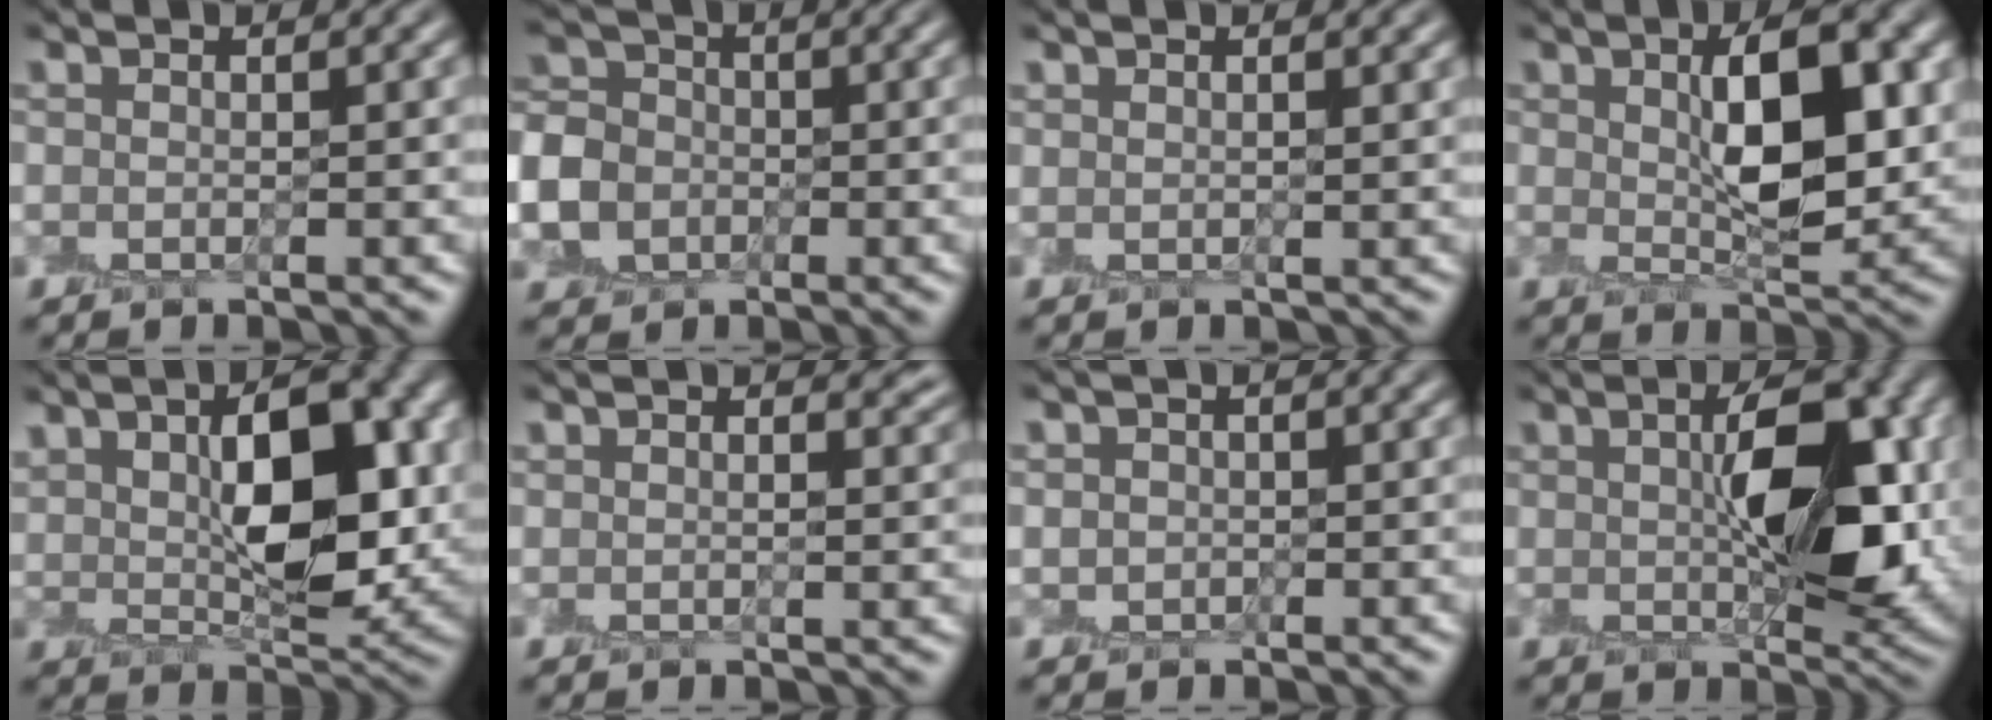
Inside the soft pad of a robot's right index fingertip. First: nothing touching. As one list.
[{"total": 5.8, "force": [-1.5, 5.1, 2.2], "torque": [-0.047, -0.005, -0.045]}, {"total": 0.7, "force": [0.7, 0.2, 0.1], "torque": [-0.001, -0.002, 0.013]}, {"total": 6.9, "force": [1.5, 2.6, 6.2], "torque": [-0.093, 0.005, 0.031]}, {"total": 9.8, "force": [2.6, 4.8, 8.2], "torque": [-0.124, 0.004, 0.050]}, {"total": 3.0, "force": [2.2, 1.2, 1.7], "torque": [-0.001, 0.011, 0.018]}, {"total": 0.9, "force": [0.2, 0.9, 0.1], "torque": [0.002, 0.003, 0.007]}, {"total": 8.3, "force": [1.4, 3.1, 7.5], "torque": [-0.111, 0.006, 0.028]}]